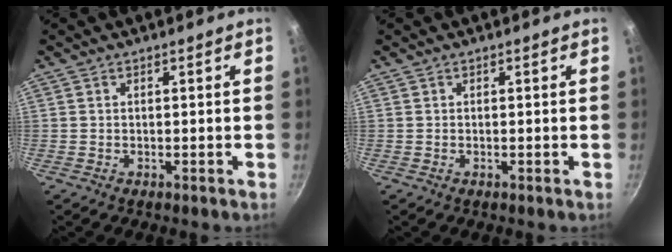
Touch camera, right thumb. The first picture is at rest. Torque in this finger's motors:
{"motor_torque": [-0.49, 0.19, -0.02, 0.21, 0.01]}